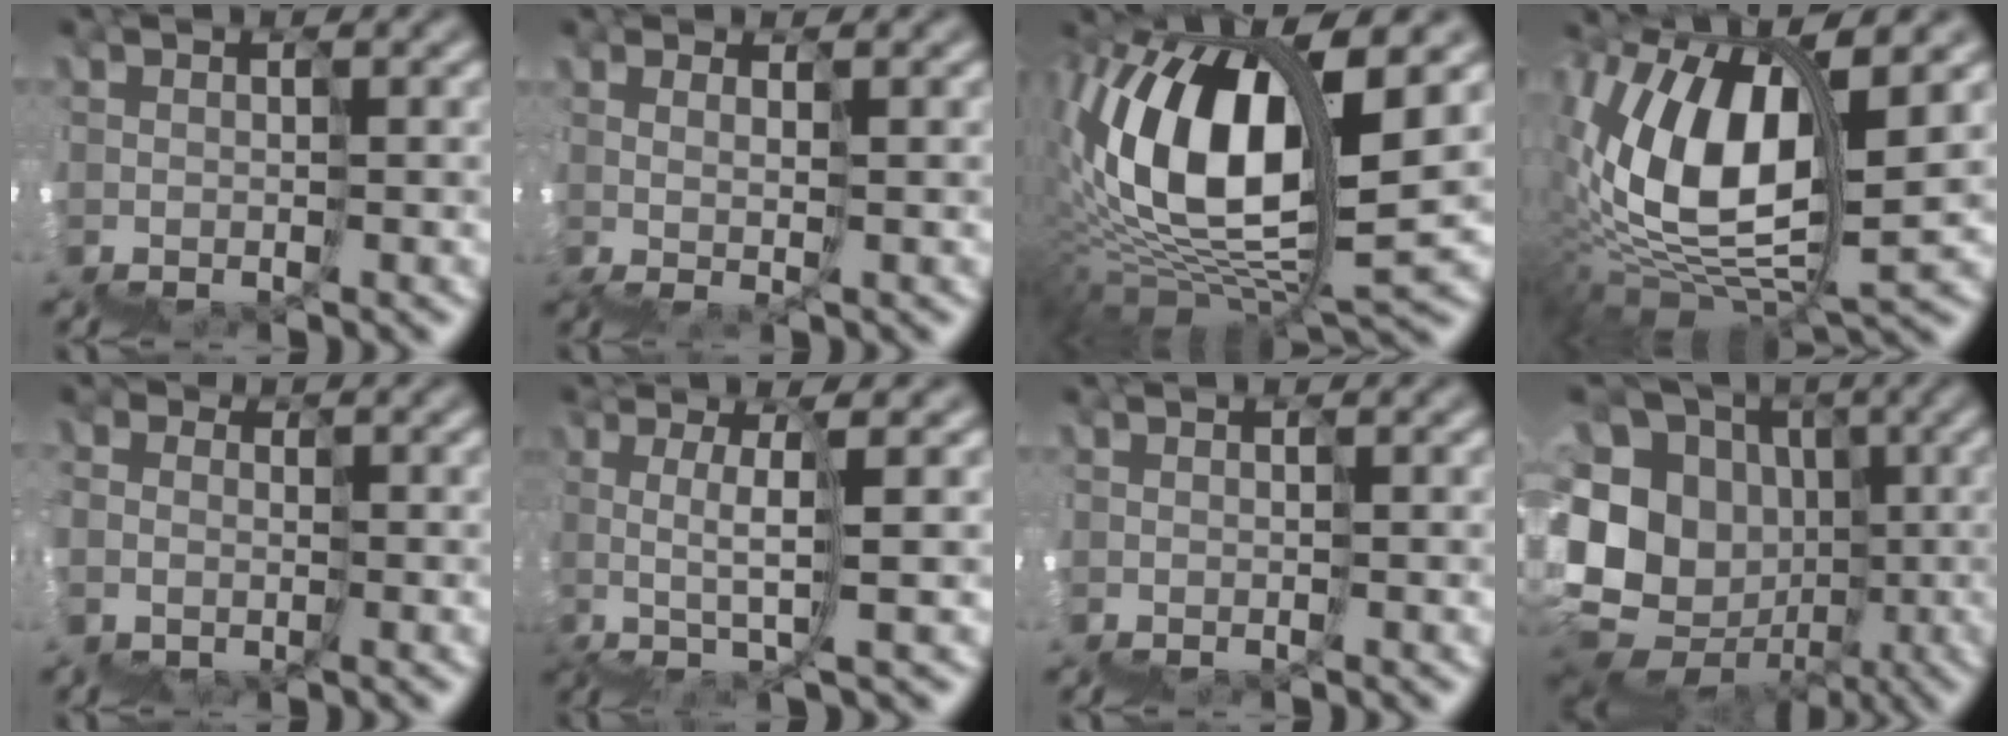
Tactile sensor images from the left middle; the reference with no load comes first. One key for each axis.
{"total": 1.1, "fx": 0.8, "fy": -0.7, "fz": 0.2, "tx": 0.017, "ty": 0.016, "tz": 0.015}
{"total": 6.9, "fx": 2.8, "fy": 2.8, "fz": 5.7, "tx": -0.118, "ty": 0.016, "tz": 0.045}
{"total": 7.5, "fx": 3.0, "fy": 3.6, "fz": 5.9, "tx": -0.141, "ty": 0.017, "tz": 0.050}
{"total": 2.4, "fx": -0.7, "fy": 2.3, "fz": -0.5, "tx": -0.001, "ty": -0.009, "tz": -0.015}
{"total": 2.0, "fx": 0.8, "fy": -0.9, "fz": 1.6, "tx": -0.036, "ty": 0.015, "tz": 0.001}
{"total": 0.0}
{"total": 12.1, "fx": -1.8, "fy": 11.5, "fz": 3.2, "tx": -0.101, "ty": 0.036, "tz": -0.059}